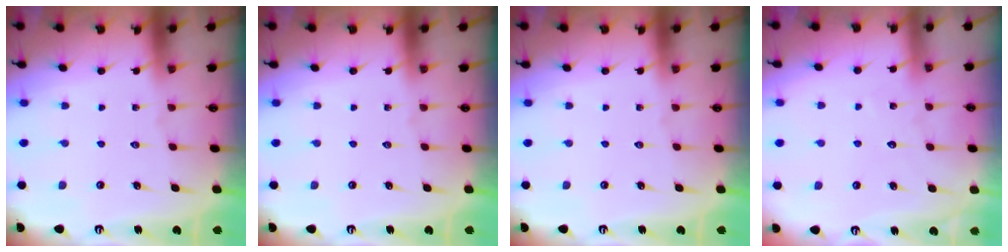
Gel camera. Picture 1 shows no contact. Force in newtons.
{"total": 0.0}
{"total": 0.0}
{"total": 3.8, "press": 3.8, "slide": 0.3}